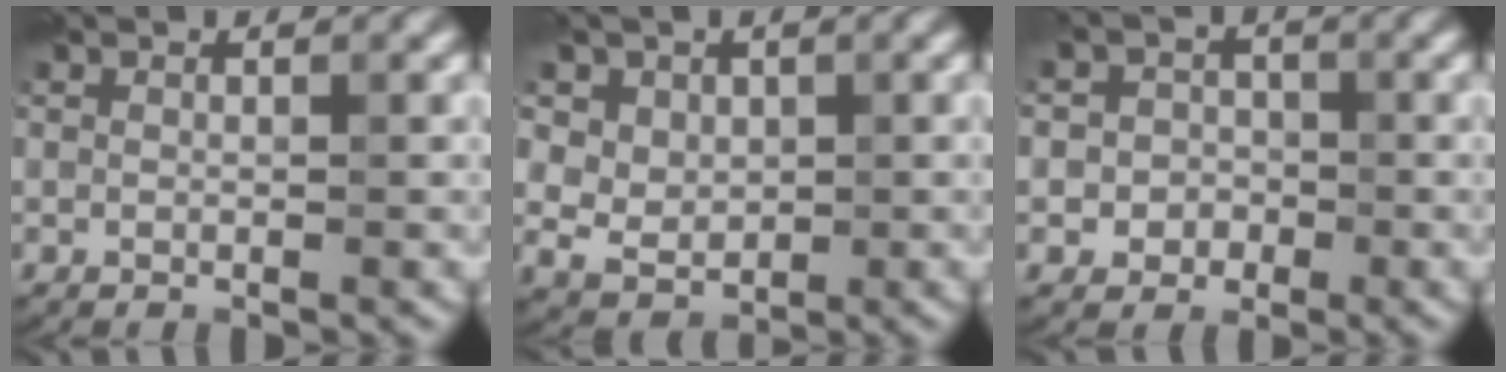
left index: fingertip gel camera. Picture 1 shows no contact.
{"total": 6.2, "force": [3.0, 4.6, 2.9], "torque": [-0.063, 0.005, 0.045]}
{"total": 3.3, "force": [-0.4, 3.1, 1.0], "torque": [0.011, 0.003, -0.027]}